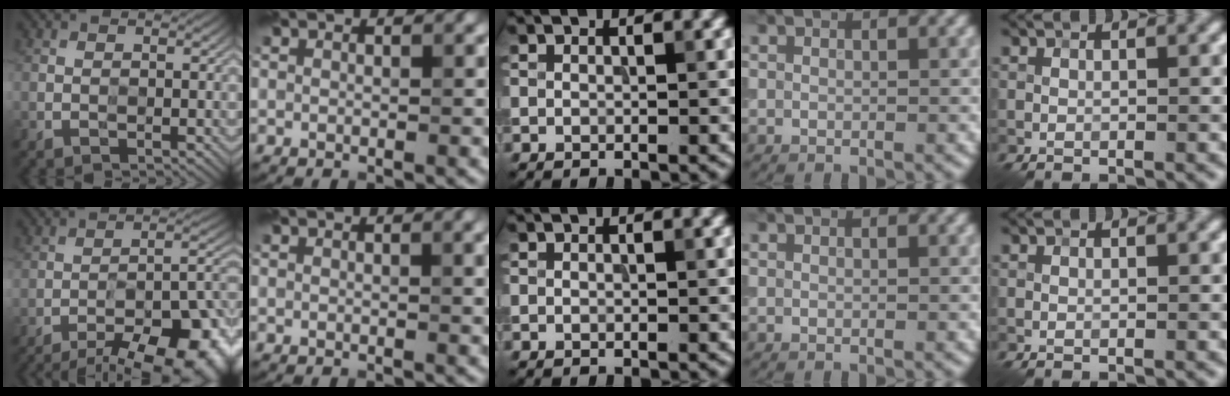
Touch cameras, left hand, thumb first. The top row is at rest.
{"thumb": {"total": 16.7, "force": [-11.7, 5.2, 10.8], "torque": [-0.124, -0.001, -0.168]}, "index": {"total": 2.0, "force": [0.8, 0.6, 1.7], "torque": [-0.023, 0.002, 0.015]}}